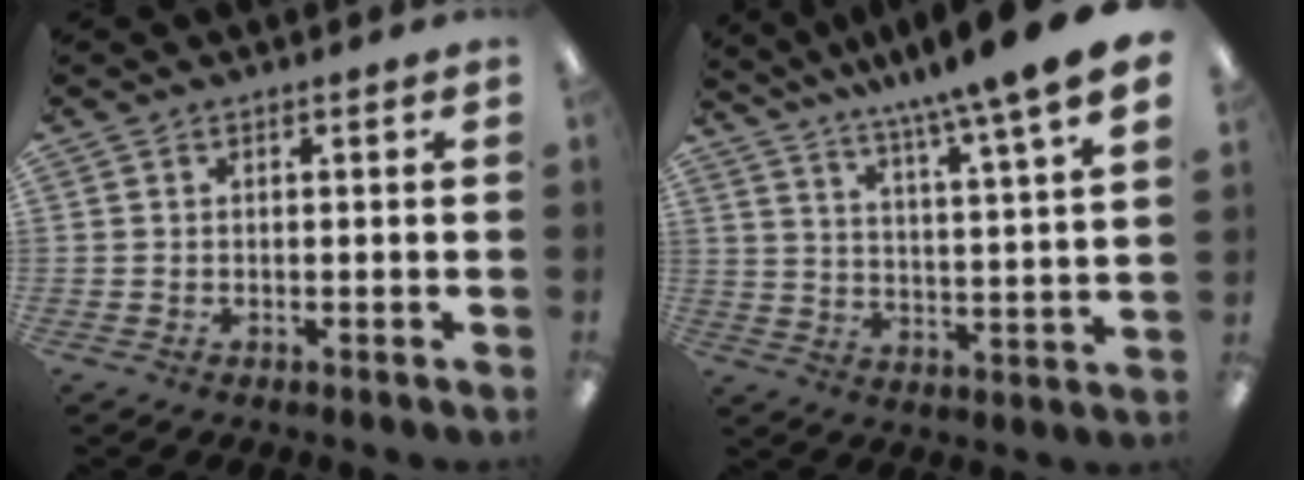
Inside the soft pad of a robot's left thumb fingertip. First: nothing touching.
{"total": 10.4, "force": [9.2, -0.8, 4.8], "torque": [-0.085, -0.082, 0.144]}